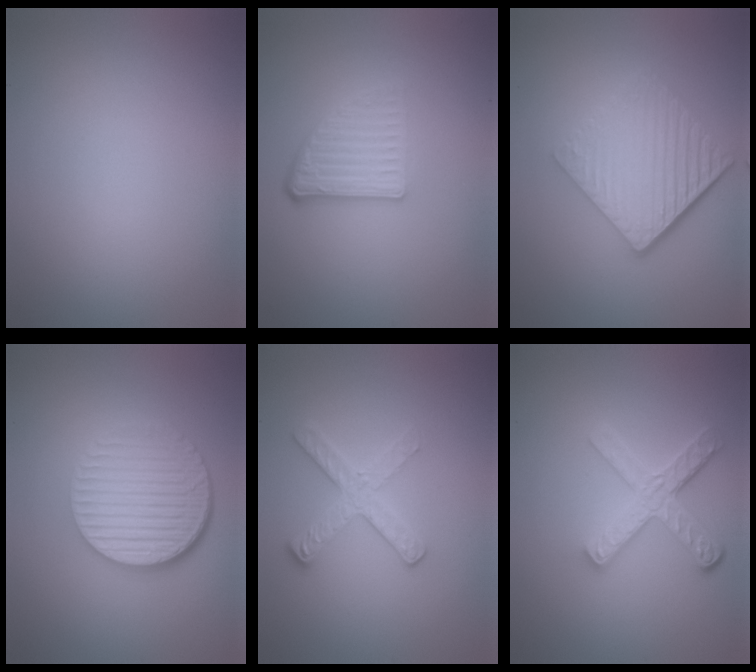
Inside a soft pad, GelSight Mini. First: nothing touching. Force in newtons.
{"total": 3.9, "press": 2.5, "slide": 2.9}
{"total": 6.7, "press": 4.4, "slide": 5.1}
{"total": 6.4, "press": 4.4, "slide": 4.7}
{"total": 2.6, "press": 2.4, "slide": 0.9}
{"total": 4.7, "press": 3.4, "slide": 3.2}